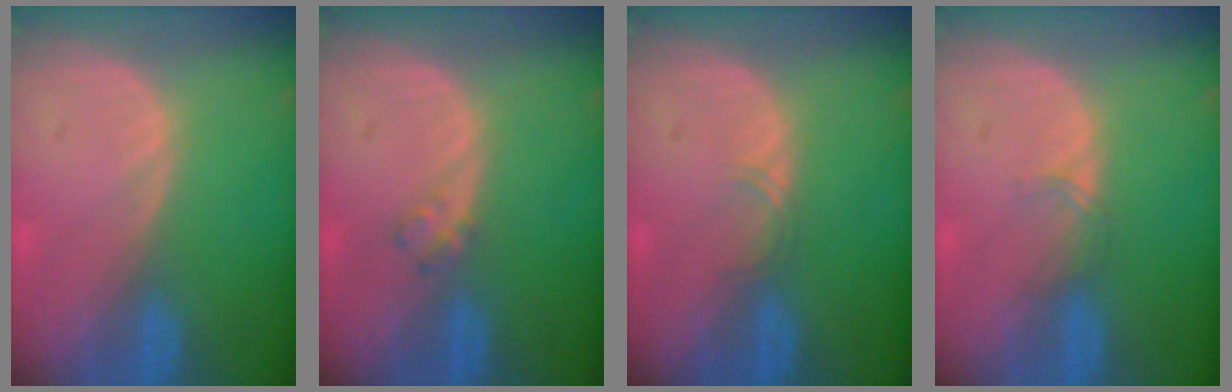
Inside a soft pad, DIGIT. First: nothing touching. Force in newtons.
{"total": 1.6, "press": 1.6, "slide": 0.2}
{"total": 1.1, "press": 1.1, "slide": 0.1}
{"total": 1.3, "press": 1.2, "slide": 0.2}